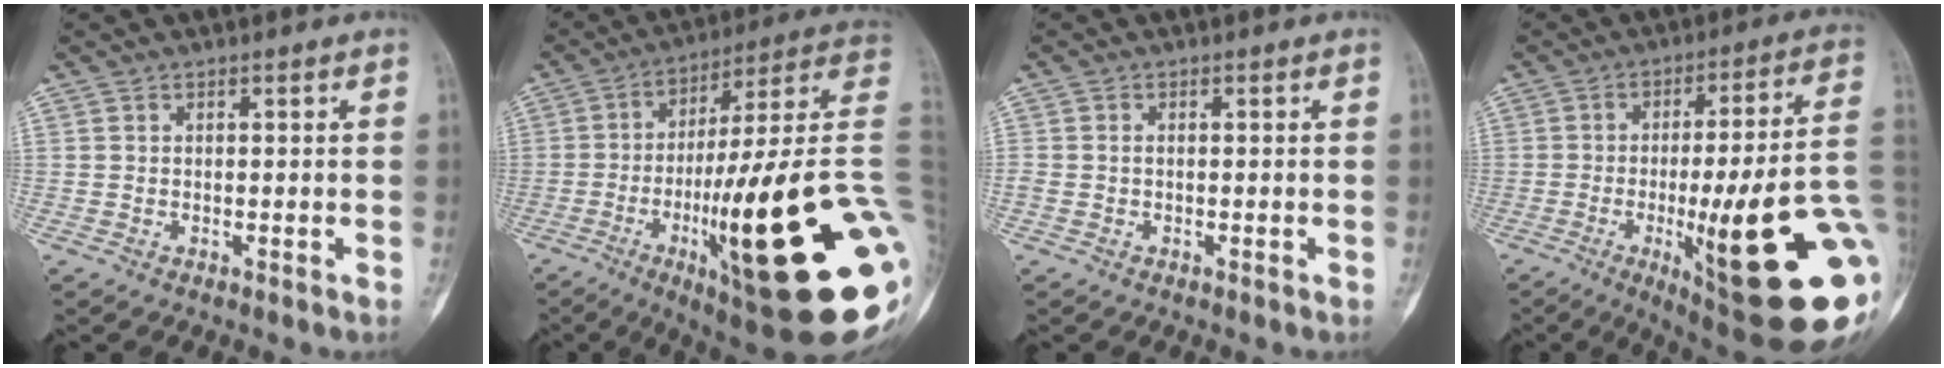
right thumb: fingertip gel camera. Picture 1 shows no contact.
{"total": 35.3, "force": [-7.7, 6.5, 33.8], "torque": [-0.426, 0.009, -0.122]}
{"total": 1.0, "force": [-0.1, 0.7, 0.7], "torque": [-0.015, 0.003, -0.006]}
{"total": 27.5, "force": [-5.7, 5.7, 26.3], "torque": [-0.325, 0.000, -0.070]}